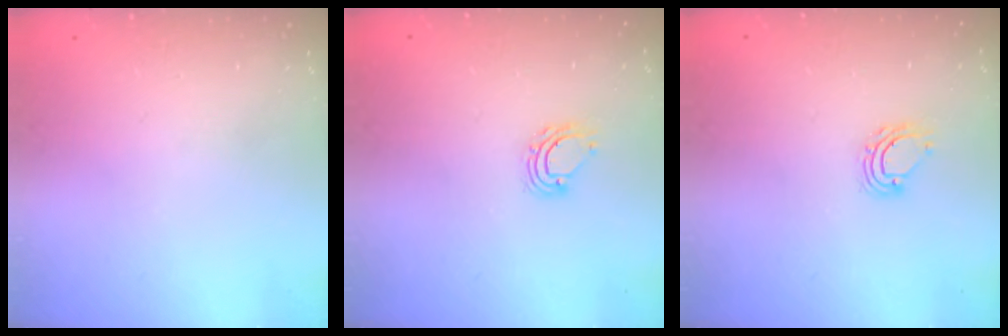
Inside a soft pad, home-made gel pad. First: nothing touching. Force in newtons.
{"total": 4.0, "press": 4.0, "slide": 0.2}
{"total": 4.0, "press": 4.0, "slide": 0.2}